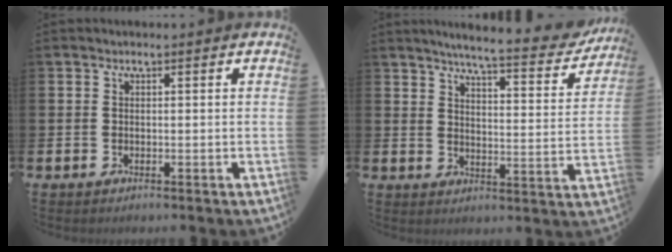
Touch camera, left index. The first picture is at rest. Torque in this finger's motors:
{"motor_torque": [0.95, -1.18, 0.58, 0.08]}